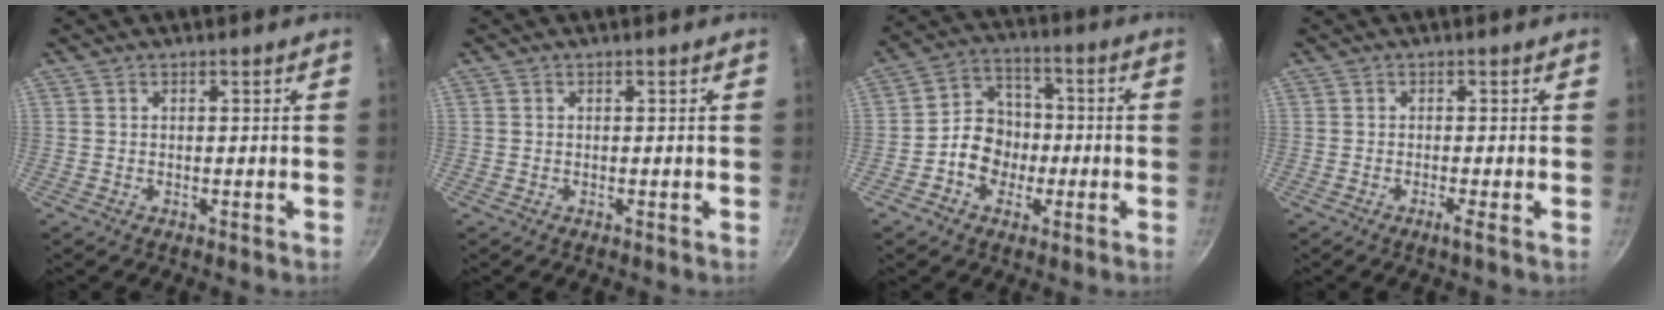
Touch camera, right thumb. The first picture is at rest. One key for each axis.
{"total": 0.0}
{"total": 9.5, "fx": -2.2, "fy": 8.1, "fz": 4.4, "tx": -0.031, "ty": 0.033, "tz": -0.050}
{"total": 1.2, "fx": -0.7, "fy": -0.3, "fz": 1.0, "tx": -0.024, "ty": 0.001, "tz": -0.013}